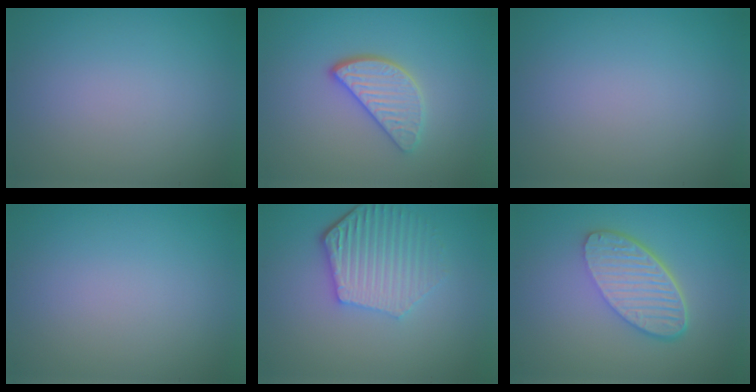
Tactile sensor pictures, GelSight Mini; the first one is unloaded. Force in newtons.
{"total": 3.5, "press": 2.9, "slide": 2.0}
{"total": 0.0}
{"total": 0.0}
{"total": 5.3, "press": 4.2, "slide": 3.2}
{"total": 6.0, "press": 4.2, "slide": 4.2}